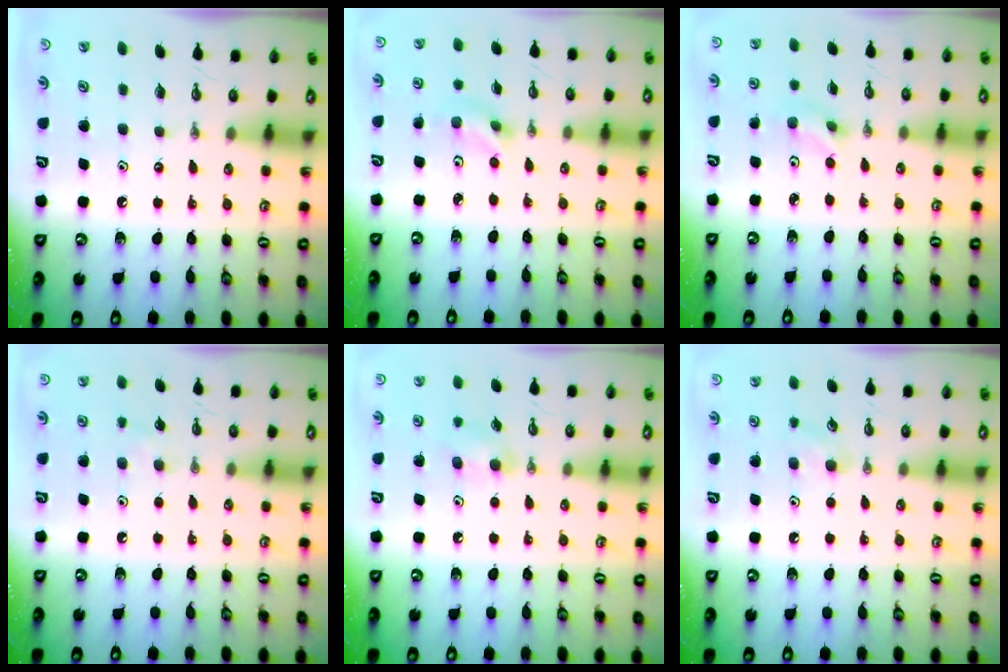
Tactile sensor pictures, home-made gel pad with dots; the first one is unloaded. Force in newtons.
{"total": 2.9, "press": 2.7, "slide": 1.2}
{"total": 2.4, "press": 2.4, "slide": 0.1}
{"total": 6.8, "press": 5.2, "slide": 4.2}
{"total": 7.5, "press": 7.4, "slide": 1.2}
{"total": 5.3, "press": 5.1, "slide": 1.3}